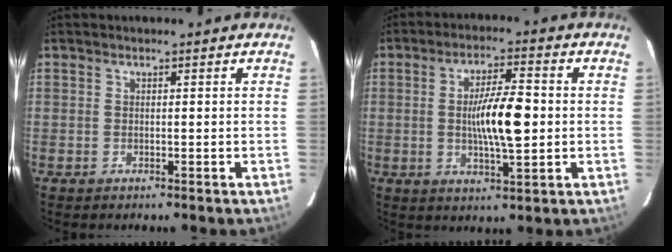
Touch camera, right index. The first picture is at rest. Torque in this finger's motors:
{"motor_torque": [0.68, -0.12, 0.49, 0.15]}